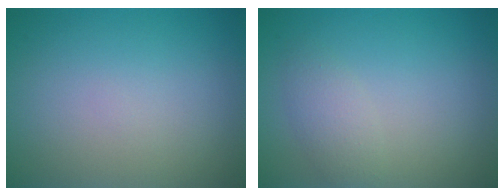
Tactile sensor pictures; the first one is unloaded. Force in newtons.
{"total": 2.0, "press": 2.0, "slide": 0.0}